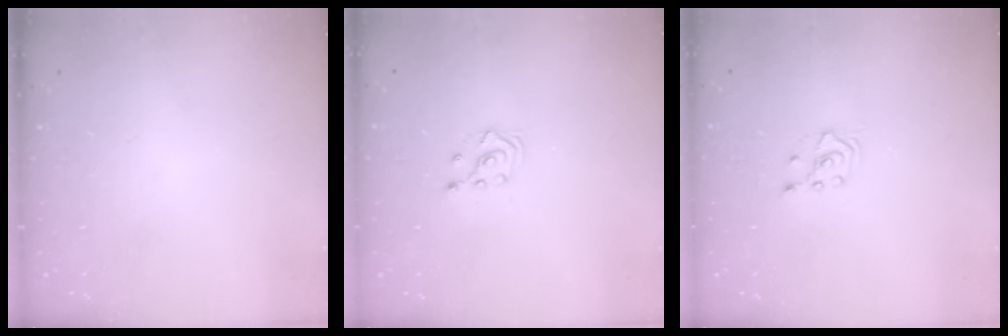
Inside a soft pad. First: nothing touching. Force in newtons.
{"total": 2.6, "press": 2.4, "slide": 1.0}
{"total": 2.5, "press": 2.4, "slide": 0.9}